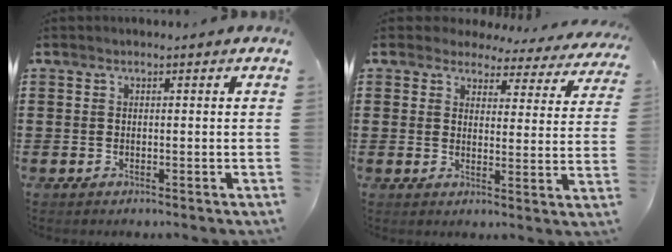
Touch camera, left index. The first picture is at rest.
{"total": 3.7, "force": [3.5, 1.1, 0.7], "torque": [-0.035, -0.017, 0.059]}